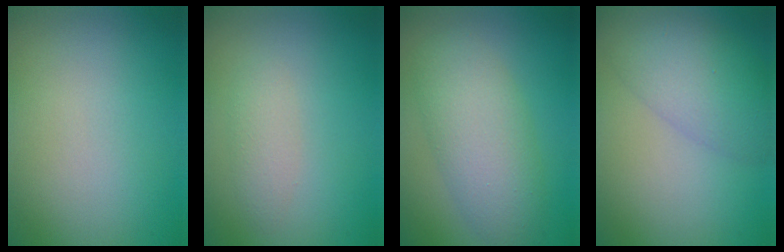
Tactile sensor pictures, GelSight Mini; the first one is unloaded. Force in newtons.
{"total": 1.6, "press": 1.6, "slide": 0.1}
{"total": 5.6, "press": 5.6, "slide": 0.1}
{"total": 5.6, "press": 5.6, "slide": 0.2}